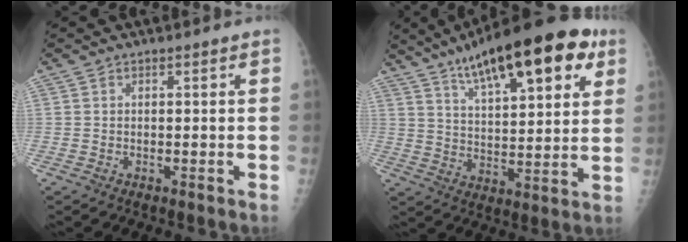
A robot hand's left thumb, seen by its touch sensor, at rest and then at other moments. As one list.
[{"total": 22.1, "force": [12.1, 7.2, 17.1], "torque": [-0.235, -0.021, 0.186]}]